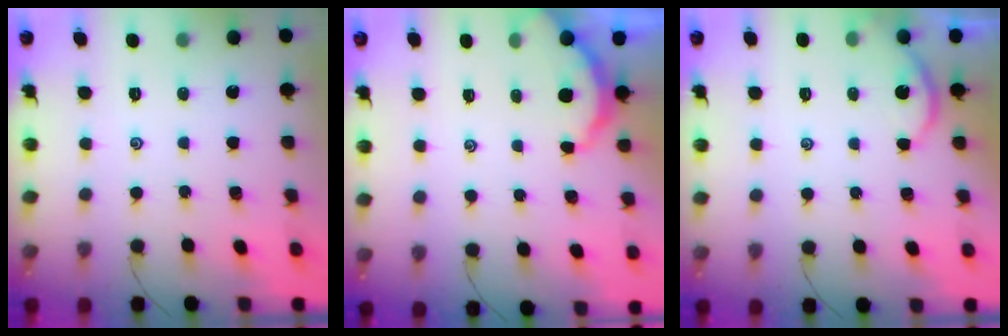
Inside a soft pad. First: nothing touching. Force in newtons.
{"total": 2.9, "press": 2.9, "slide": 0.3}
{"total": 3.3, "press": 3.3, "slide": 0.2}